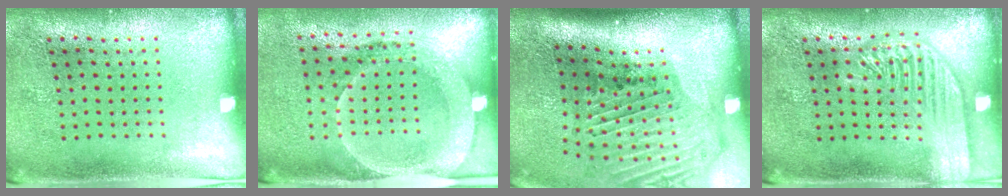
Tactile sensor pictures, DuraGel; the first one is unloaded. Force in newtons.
{"total": 1.8, "press": 1.7, "slide": 0.7}
{"total": 2.9, "press": 2.1, "slide": 1.9}
{"total": 2.4, "press": 2.4, "slide": 0.3}